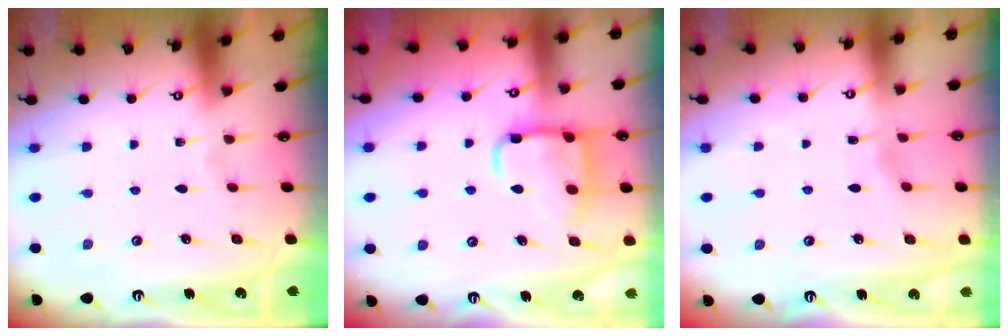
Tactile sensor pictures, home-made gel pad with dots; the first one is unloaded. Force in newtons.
{"total": 12.7, "press": 12.6, "slide": 1.4}
{"total": 2.8, "press": 2.8, "slide": 0.4}